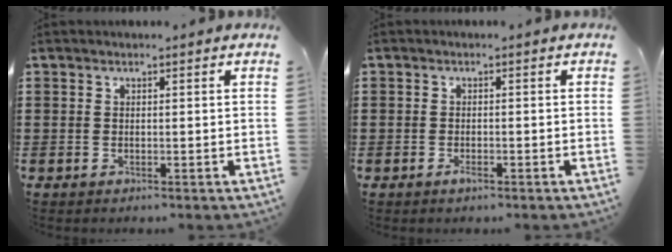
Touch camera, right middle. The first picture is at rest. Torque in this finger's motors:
{"motor_torque": [-0.74, 1.40, -0.41, -0.12]}